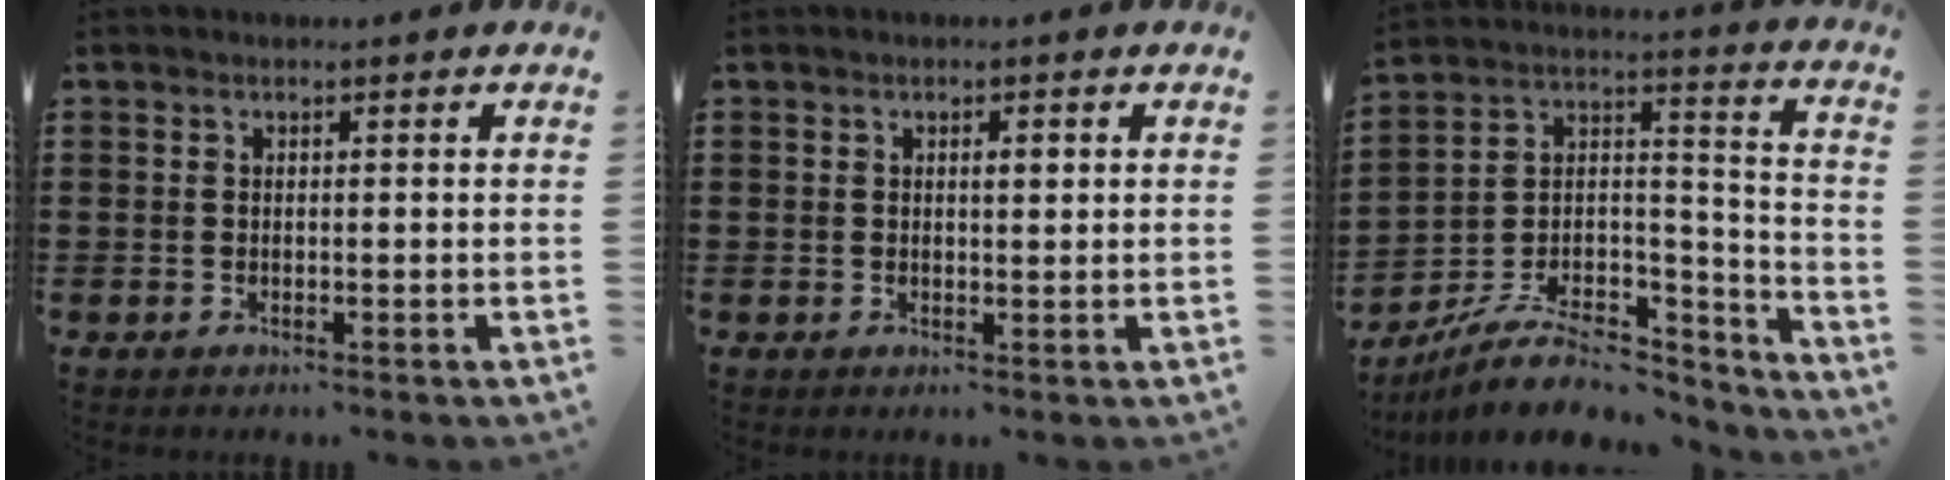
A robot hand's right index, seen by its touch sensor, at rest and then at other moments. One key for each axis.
{"total": 1.4, "fx": 0.4, "fy": 0.4, "fz": 1.3, "tx": -0.017, "ty": 0.000, "tz": 0.003}
{"total": 8.8, "fx": -7.0, "fy": 3.7, "fz": 3.9, "tx": -0.072, "ty": 0.015, "tz": -0.132}